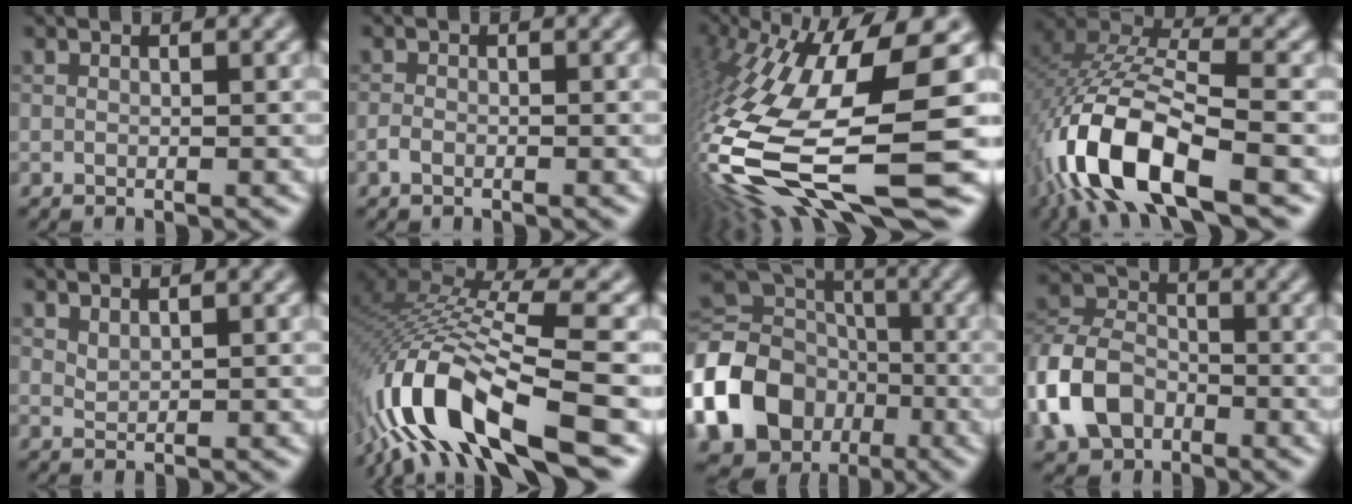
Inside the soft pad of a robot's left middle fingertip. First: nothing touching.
{"total": 0.8, "force": [-0.5, 0.4, 0.5], "torque": [-0.012, 0.002, -0.013]}
{"total": 16.8, "force": [-3.7, 4.5, 15.7], "torque": [-0.335, -0.009, -0.059]}
{"total": 11.7, "force": [-5.6, 4.3, 9.3], "torque": [-0.200, 0.002, -0.109]}
{"total": 0.8, "force": [0.8, 0.2, 0.2], "torque": [-0.009, 0.001, 0.018]}
{"total": 12.6, "force": [-5.9, 4.3, 10.3], "torque": [-0.221, 0.008, -0.098]}
{"total": 16.6, "force": [-5.6, 13.6, 7.8], "torque": [-0.194, -0.012, -0.127]}
{"total": 7.3, "force": [-3.1, 5.3, 3.9], "torque": [-0.082, 0.006, -0.079]}